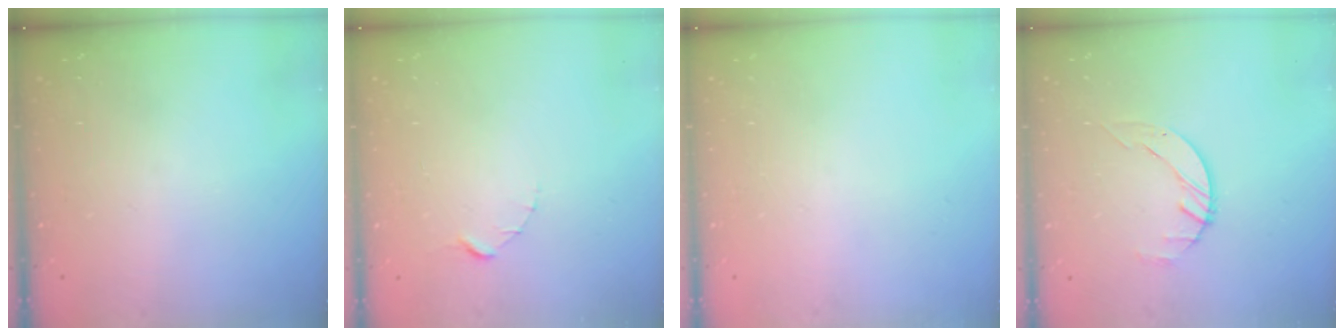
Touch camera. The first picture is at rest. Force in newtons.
{"total": 1.5, "press": 1.5, "slide": 0.2}
{"total": 0.0}
{"total": 1.4, "press": 1.4, "slide": 0.2}